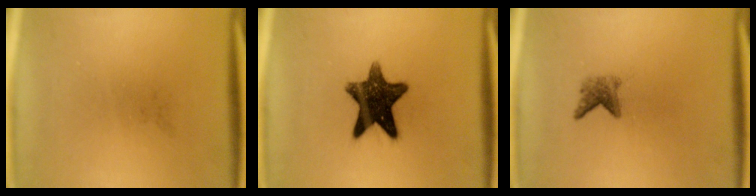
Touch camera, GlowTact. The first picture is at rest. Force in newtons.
{"total": 12.6}
{"total": 2.1}